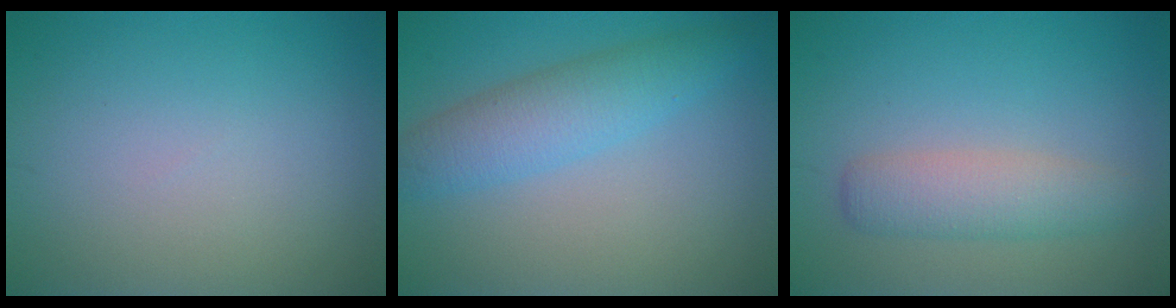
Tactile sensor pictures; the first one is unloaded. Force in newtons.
{"total": 4.4, "press": 4.4, "slide": 0.1}
{"total": 3.3, "press": 3.3, "slide": 0.1}